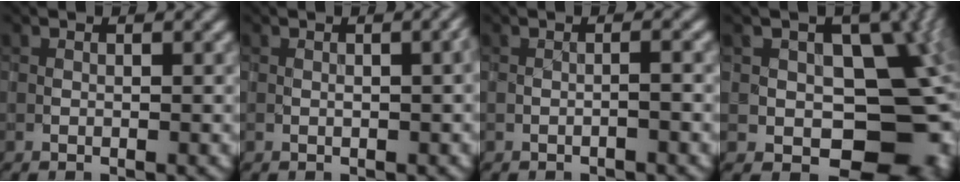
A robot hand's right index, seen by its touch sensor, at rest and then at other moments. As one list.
[{"total": 1.7, "force": [0.2, 0.4, 1.7], "torque": [-0.026, 0.005, 0.004]}, {"total": 0.8, "force": [-0.5, 0.0, 0.6], "torque": [-0.011, 0.002, -0.010]}, {"total": 13.0, "force": [-0.2, 8.9, 9.6], "torque": [-0.102, -0.001, -0.006]}]